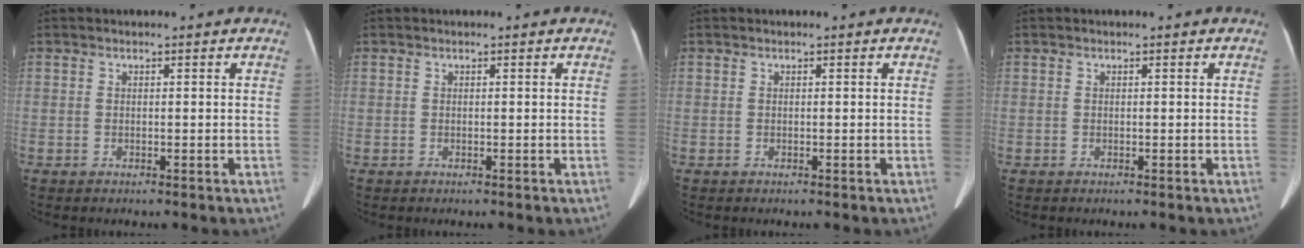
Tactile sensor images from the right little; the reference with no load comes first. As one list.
[{"total": 0.0}, {"total": 0.0}, {"total": 0.0}]